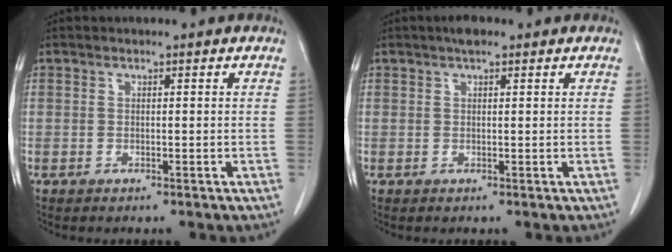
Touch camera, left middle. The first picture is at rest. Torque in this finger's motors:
{"motor_torque": [0.40, -0.37, -0.01, 0.03]}